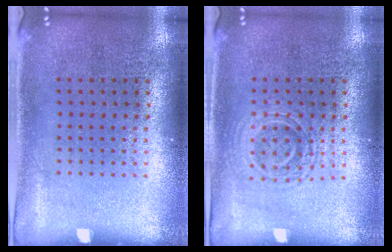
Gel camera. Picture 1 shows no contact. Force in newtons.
{"total": 1.1, "press": 1.0, "slide": 0.3}